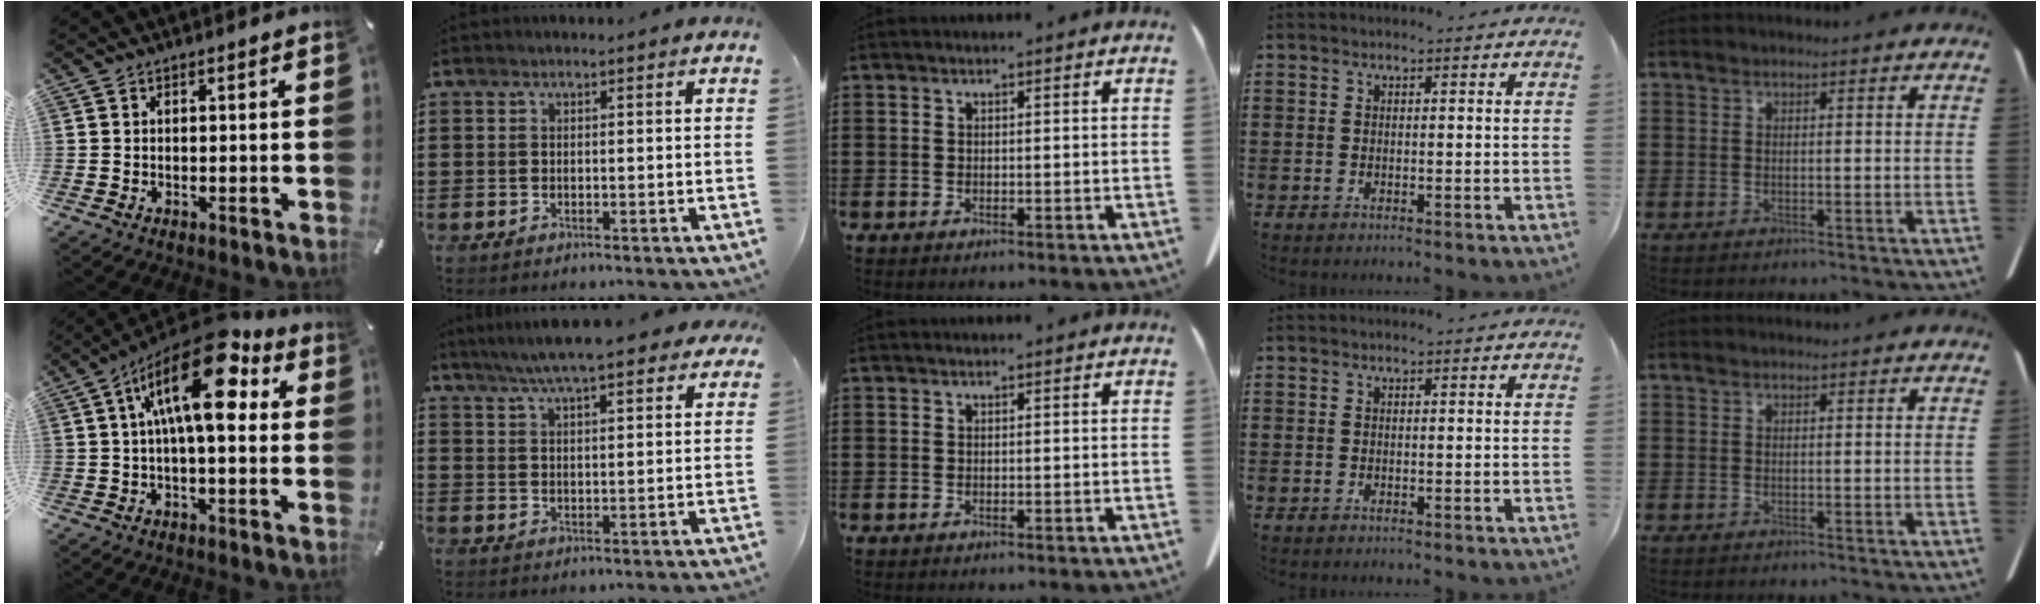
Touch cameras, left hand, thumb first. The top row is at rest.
{"thumb": {"total": 17.3, "force": [5.8, 6.4, 15.0], "torque": [-0.261, -0.035, 0.089]}, "index": {"total": 7.1, "force": [6.2, 0.6, 3.5], "torque": [-0.089, -0.013, 0.110]}}